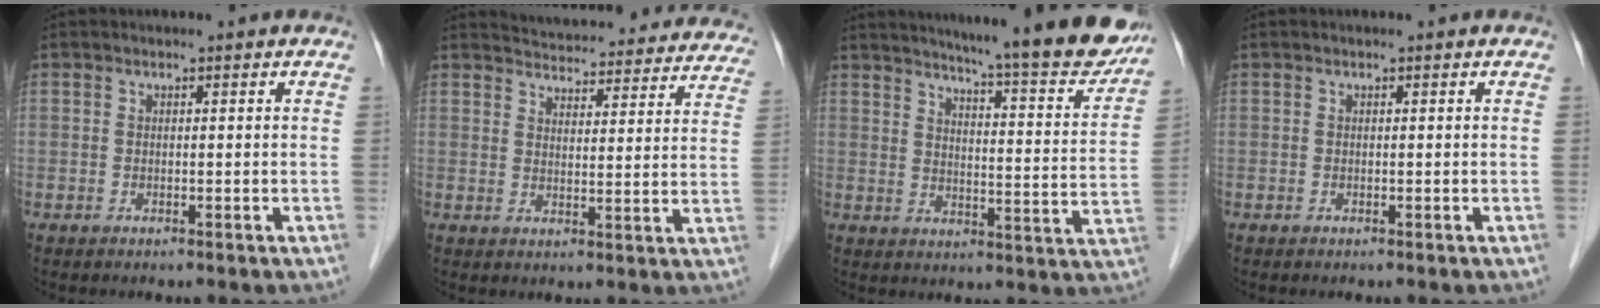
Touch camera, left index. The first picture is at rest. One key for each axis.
{"total": 24.4, "fx": 23.1, "fy": 5.1, "fz": 6.1, "tx": -0.085, "ty": -0.039, "tz": 0.265}
{"total": 20.1, "fx": 17.9, "fy": 1.0, "fz": 9.3, "tx": -0.126, "ty": -0.055, "tz": 0.221}
{"total": 0.0}